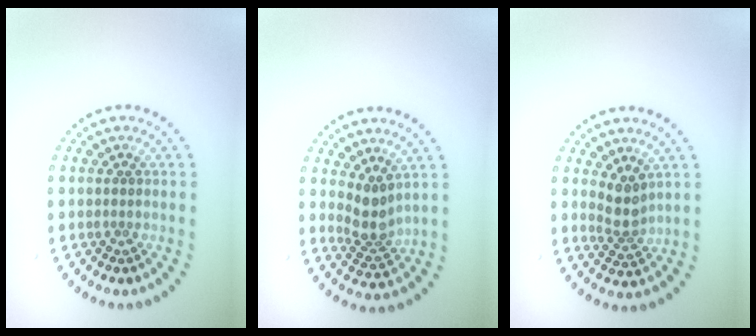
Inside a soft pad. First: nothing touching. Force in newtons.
{"total": 2.6, "press": 2.1, "slide": 1.7}
{"total": 2.4, "press": 1.9, "slide": 1.5}